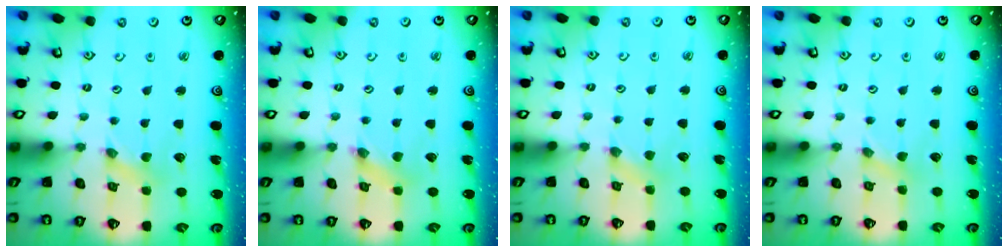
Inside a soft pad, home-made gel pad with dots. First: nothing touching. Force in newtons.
{"total": 0.9, "press": 0.9, "slide": 0.2}
{"total": 1.9, "press": 1.9, "slide": 0.5}
{"total": 0.5, "press": 0.5, "slide": 0.1}